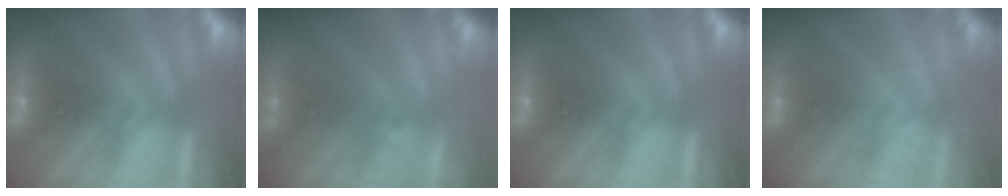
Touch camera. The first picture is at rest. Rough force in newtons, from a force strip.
{"total": 2.3}
{"total": 0.0}
{"total": 1.5}